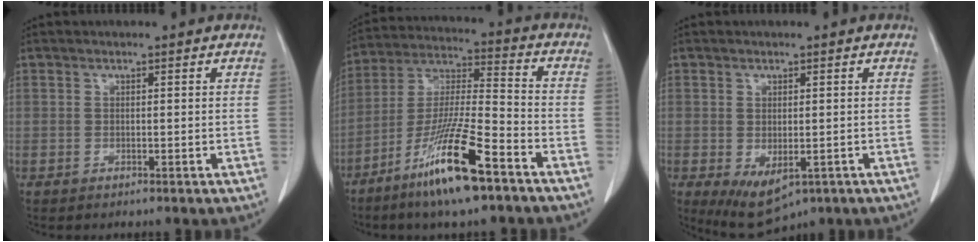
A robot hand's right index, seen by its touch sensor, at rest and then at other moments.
{"total": 15.4, "force": [-9.2, 1.1, 12.3], "torque": [-0.245, -0.029, -0.170]}
{"total": 6.9, "force": [-3.0, 3.5, 5.2], "torque": [-0.079, -0.019, -0.033]}